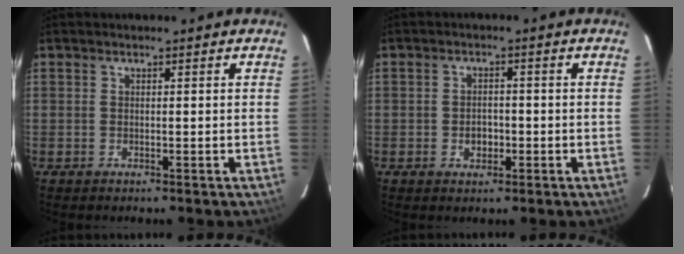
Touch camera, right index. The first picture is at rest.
{"total": 2.9, "force": [-0.8, 2.3, 1.5], "torque": [-0.027, 0.003, -0.011]}